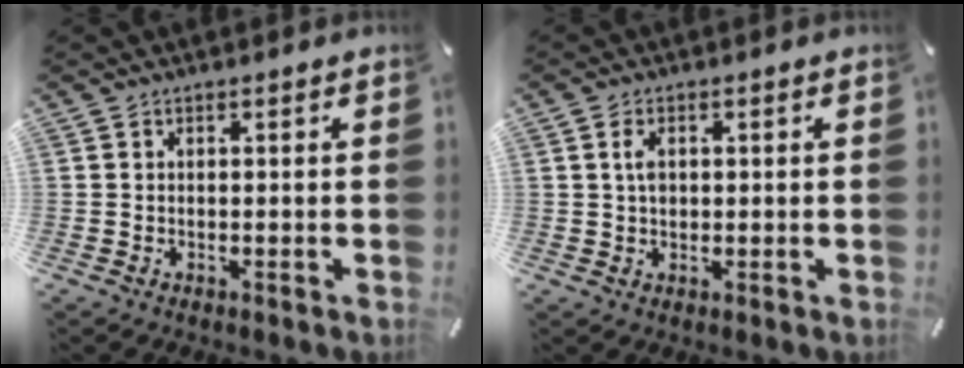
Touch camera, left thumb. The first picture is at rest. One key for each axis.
{"total": 3.2, "fx": 0.8, "fy": 2.3, "fz": 2.2, "tx": -0.038, "ty": 0.006, "tz": 0.010}